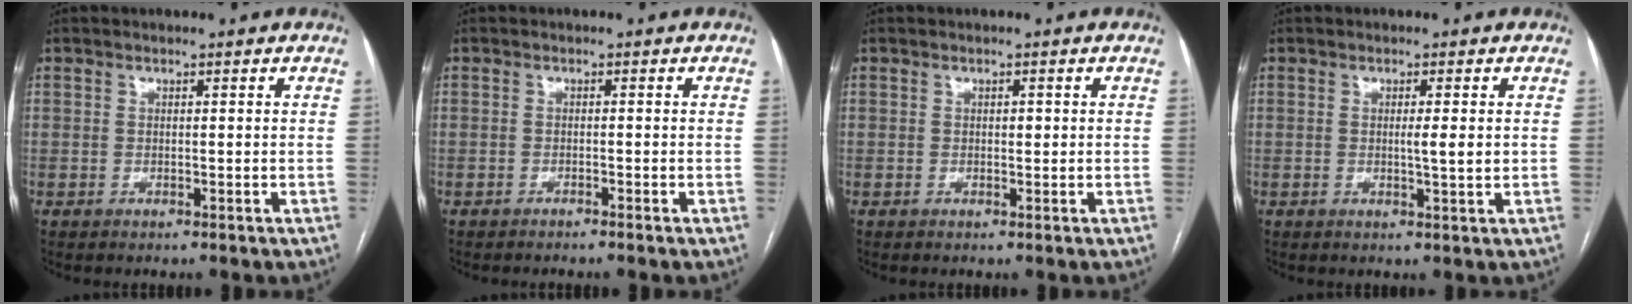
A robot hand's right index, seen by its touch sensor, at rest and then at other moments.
{"total": 1.3, "force": [-1.1, -0.3, 0.7], "torque": [-0.013, 0.003, -0.016]}
{"total": 0.7, "force": [0.1, 0.4, 0.6], "torque": [-0.008, 0.001, 0.001]}
{"total": 2.5, "force": [0.1, -0.1, 2.4], "torque": [-0.039, -0.002, -0.001]}